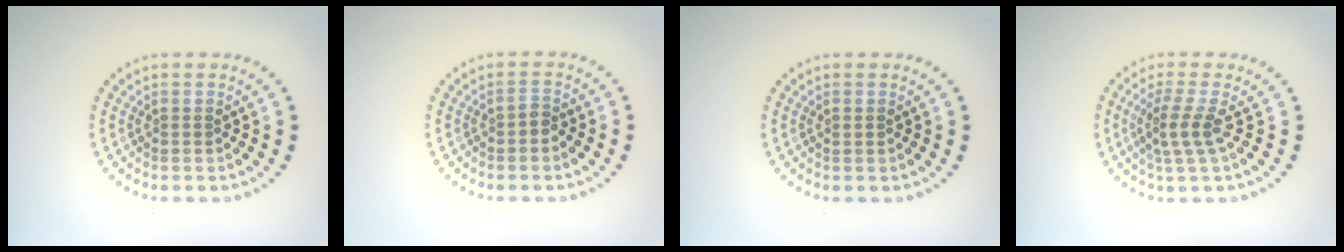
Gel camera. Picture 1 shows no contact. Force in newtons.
{"total": 0.9, "press": 0.7, "slide": 0.5}
{"total": 0.5, "press": 0.5, "slide": 0.1}
{"total": 2.5, "press": 2.0, "slide": 1.5}